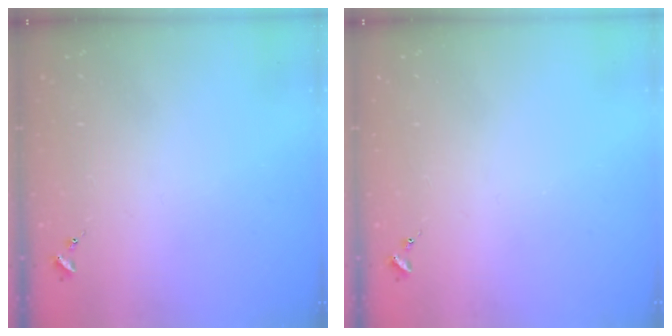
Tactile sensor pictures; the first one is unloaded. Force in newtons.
{"total": 0.0}